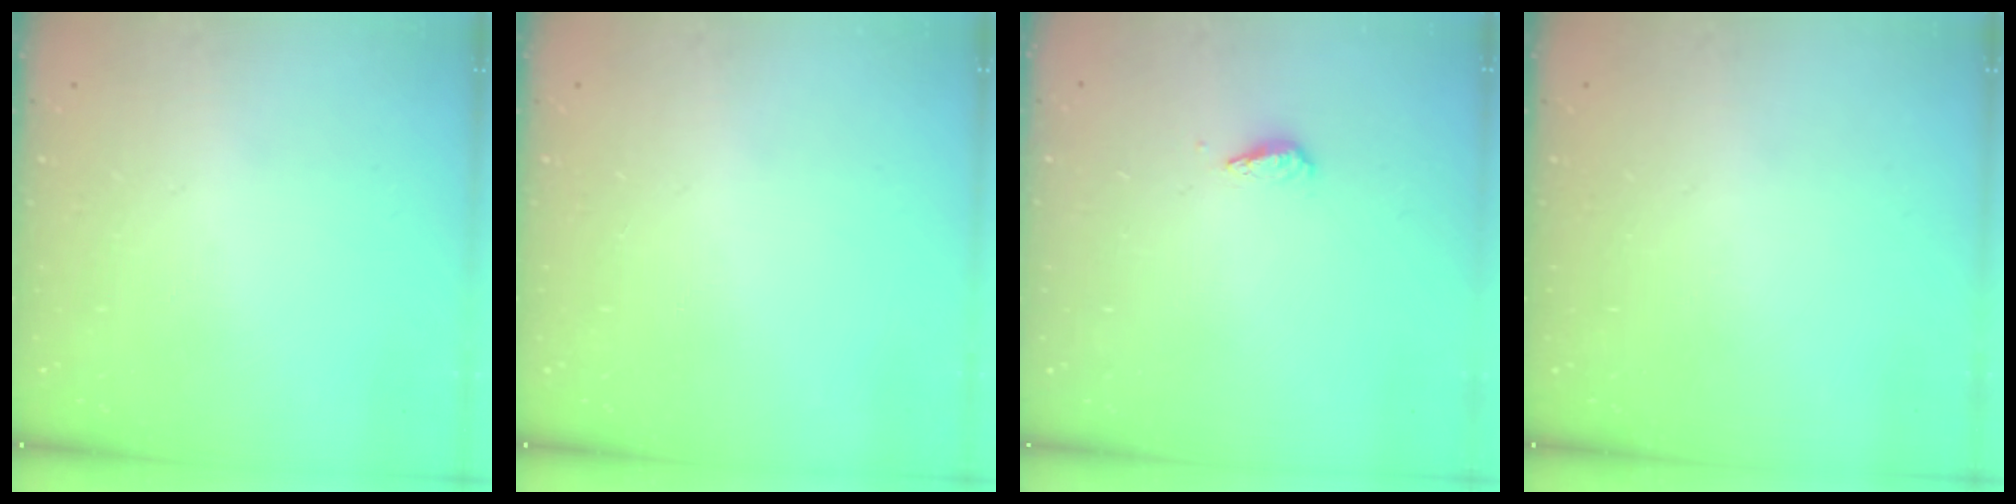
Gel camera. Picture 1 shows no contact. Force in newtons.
{"total": 0.0}
{"total": 3.0, "press": 2.9, "slide": 0.6}
{"total": 0.0}